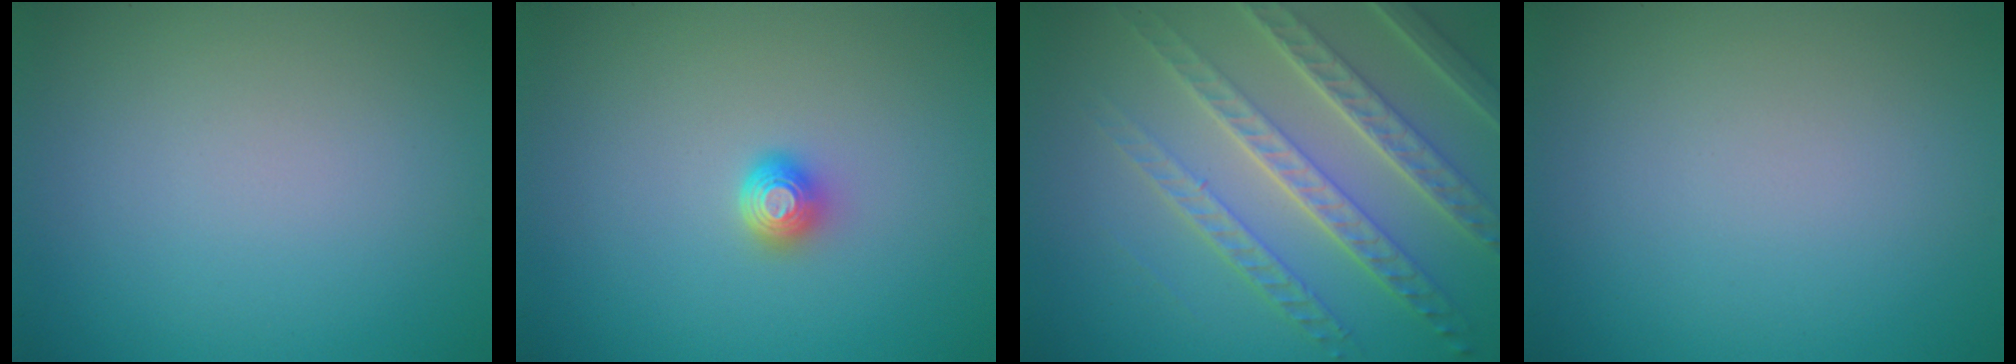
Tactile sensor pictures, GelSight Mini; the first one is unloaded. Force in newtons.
{"total": 1.6, "press": 1.3, "slide": 0.9}
{"total": 7.2, "press": 5.2, "slide": 5.0}
{"total": 0.0}